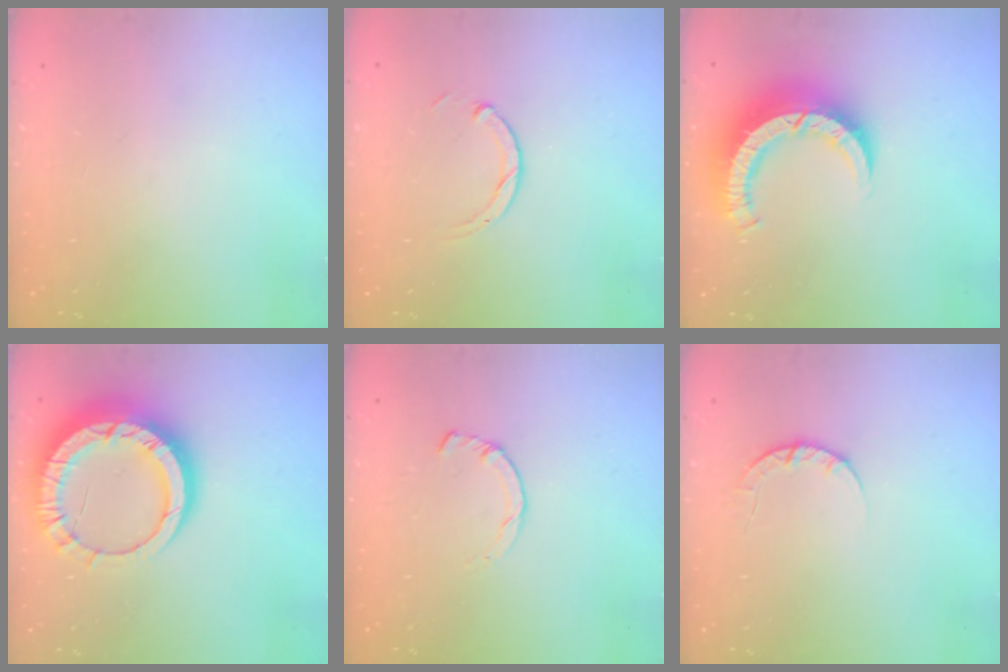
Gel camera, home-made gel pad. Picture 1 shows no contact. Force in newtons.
{"total": 2.9, "press": 2.9, "slide": 0.4}
{"total": 10.9, "press": 10.8, "slide": 1.2}
{"total": 16.0, "press": 16.0, "slide": 1.4}
{"total": 2.3, "press": 2.3, "slide": 0.1}
{"total": 3.7, "press": 3.7, "slide": 0.5}